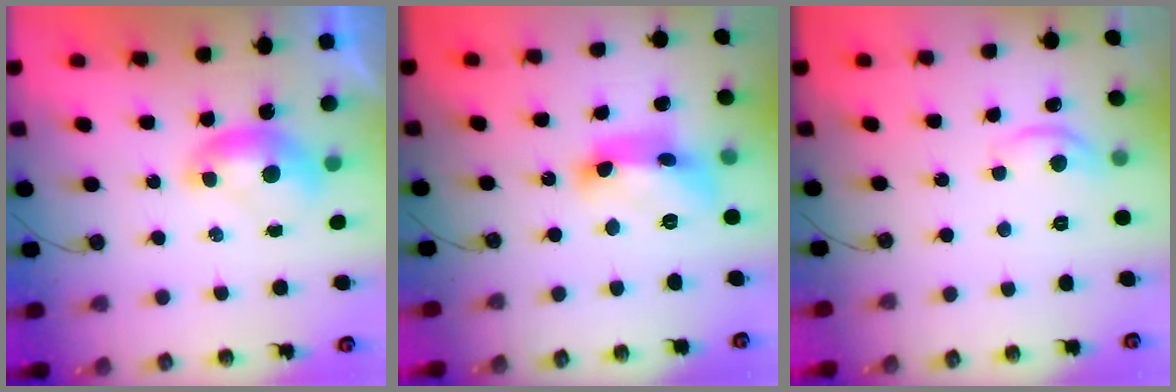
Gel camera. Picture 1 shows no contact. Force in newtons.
{"total": 13.5, "press": 13.5, "slide": 1.0}
{"total": 5.5, "press": 5.5, "slide": 0.5}